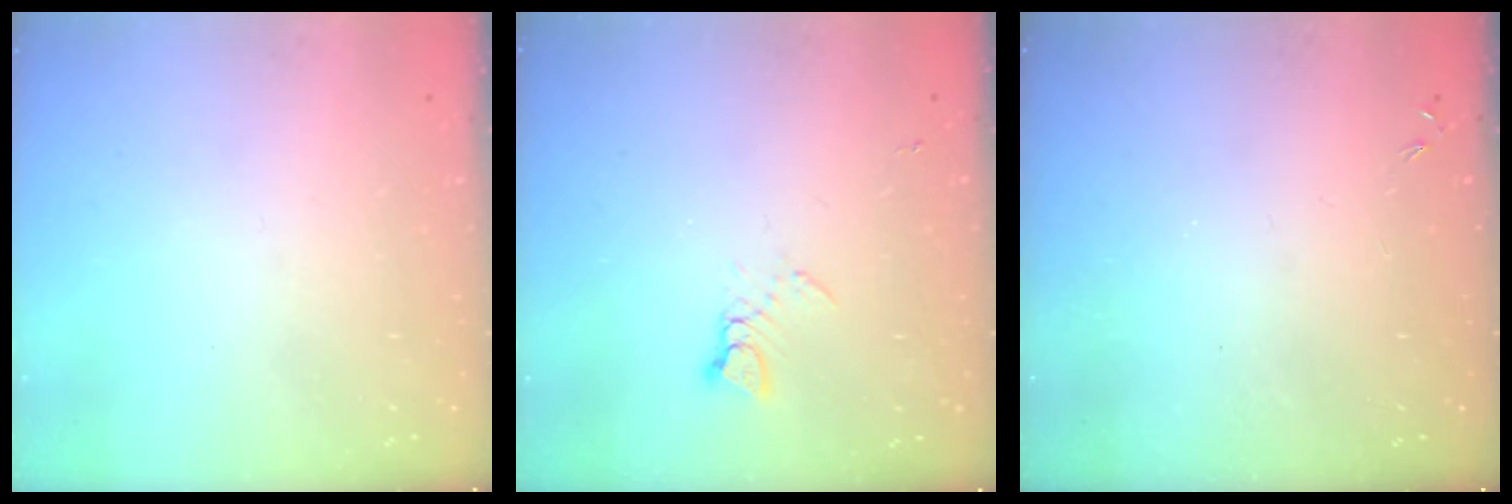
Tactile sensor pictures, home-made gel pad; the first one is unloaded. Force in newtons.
{"total": 2.5, "press": 2.5, "slide": 0.3}
{"total": 0.0}